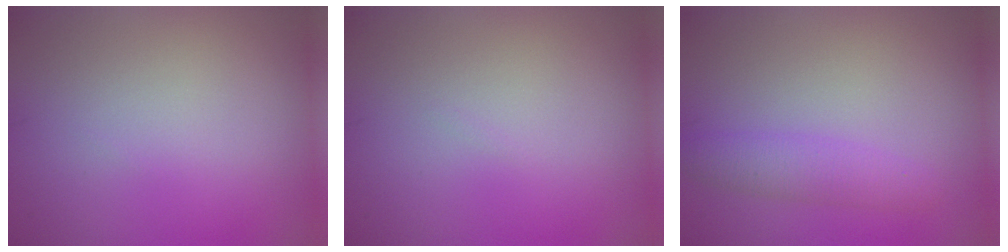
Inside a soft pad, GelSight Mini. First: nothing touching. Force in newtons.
{"total": 0.0}
{"total": 2.4, "press": 2.4, "slide": 0.1}